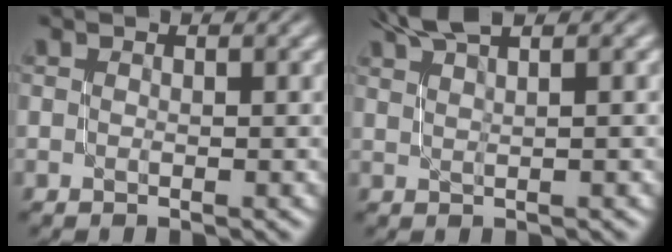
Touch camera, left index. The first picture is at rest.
{"total": 3.4, "force": [2.6, 0.5, 2.1], "torque": [-0.028, 0.008, 0.042]}